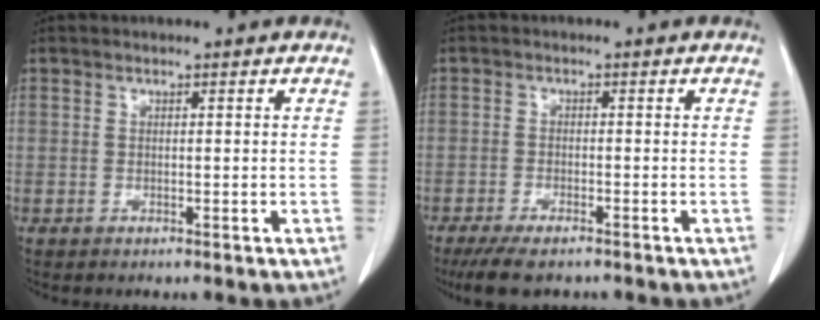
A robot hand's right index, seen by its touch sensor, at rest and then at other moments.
{"total": 5.9, "force": [-4.6, 1.7, 3.3], "torque": [-0.056, -0.010, -0.074]}